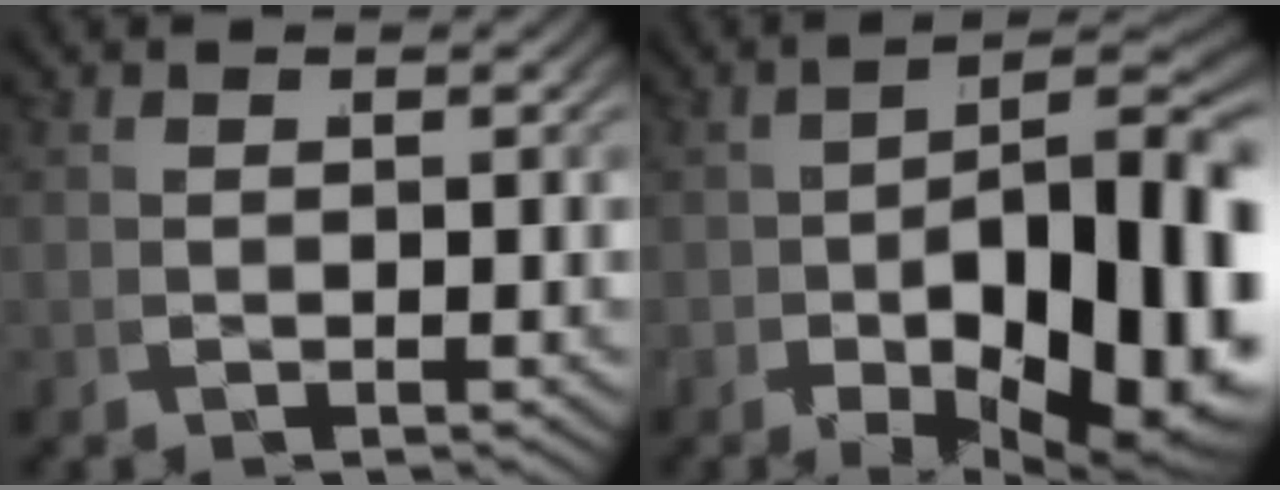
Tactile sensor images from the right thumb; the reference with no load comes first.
{"total": 16.0, "force": [-4.8, 9.0, 12.3], "torque": [-0.188, -0.045, -0.042]}